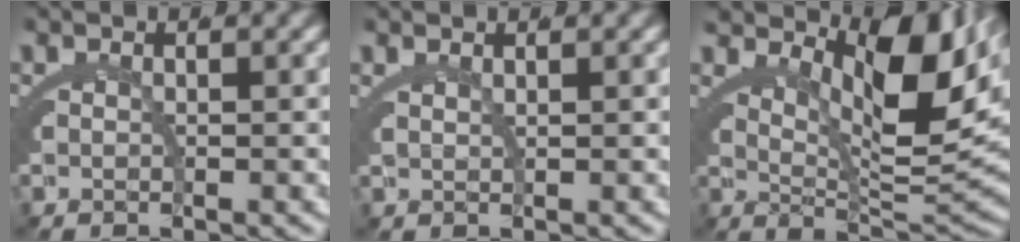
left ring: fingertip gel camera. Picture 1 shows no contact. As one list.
[{"total": 1.4, "force": [1.2, -0.6, 0.2], "torque": [-0.001, -0.003, 0.030]}, {"total": 10.1, "force": [5.0, 2.4, 8.4], "torque": [-0.113, 0.009, 0.080]}]